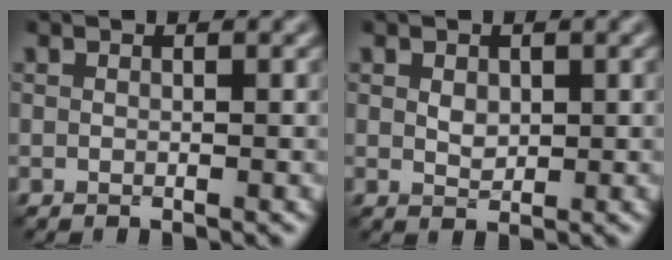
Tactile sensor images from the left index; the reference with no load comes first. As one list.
[{"total": 1.4, "force": [0.3, 1.0, 0.9], "torque": [-0.020, -0.002, 0.006]}]